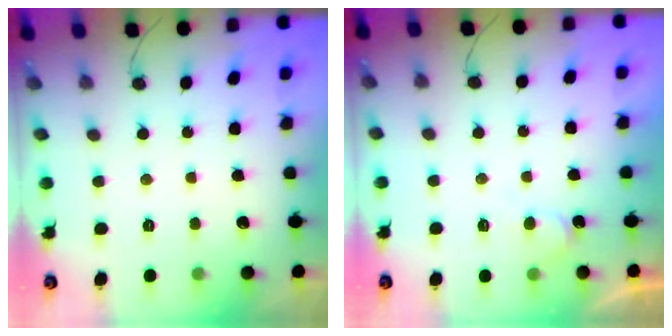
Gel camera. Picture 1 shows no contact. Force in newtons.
{"total": 4.3, "press": 4.2, "slide": 0.5}